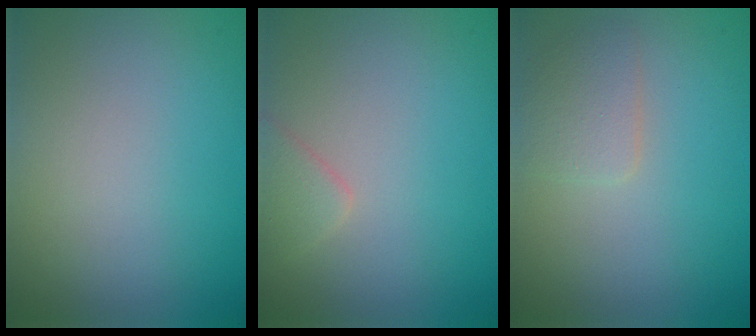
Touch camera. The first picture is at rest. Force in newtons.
{"total": 1.7, "press": 1.7, "slide": 0.1}
{"total": 2.0, "press": 2.0, "slide": 0.1}